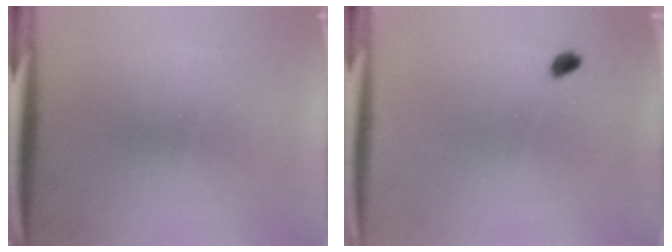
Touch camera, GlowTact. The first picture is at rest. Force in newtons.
{"total": 1.4}